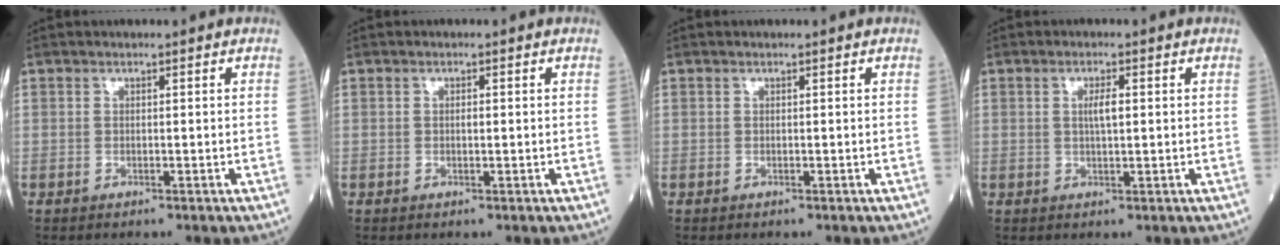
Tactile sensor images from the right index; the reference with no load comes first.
{"total": 0.8, "force": [0.0, 0.2, 0.7], "torque": [-0.014, 0.000, 0.000]}
{"total": 0.0}
{"total": 2.4, "force": [0.4, 0.5, 2.3], "torque": [-0.044, 0.000, 0.008]}